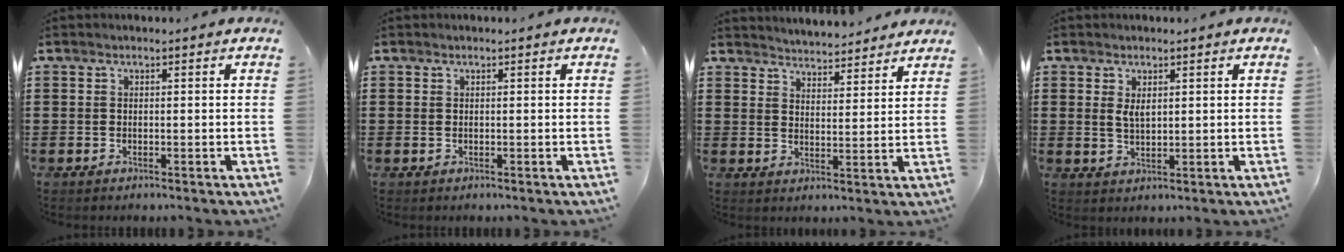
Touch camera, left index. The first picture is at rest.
{"total": 0.0}
{"total": 3.9, "force": [3.9, -0.1, -0.2], "torque": [-0.011, -0.024, 0.070]}
{"total": 2.2, "force": [1.0, 1.0, 1.7], "torque": [-0.038, 0.003, 0.017]}